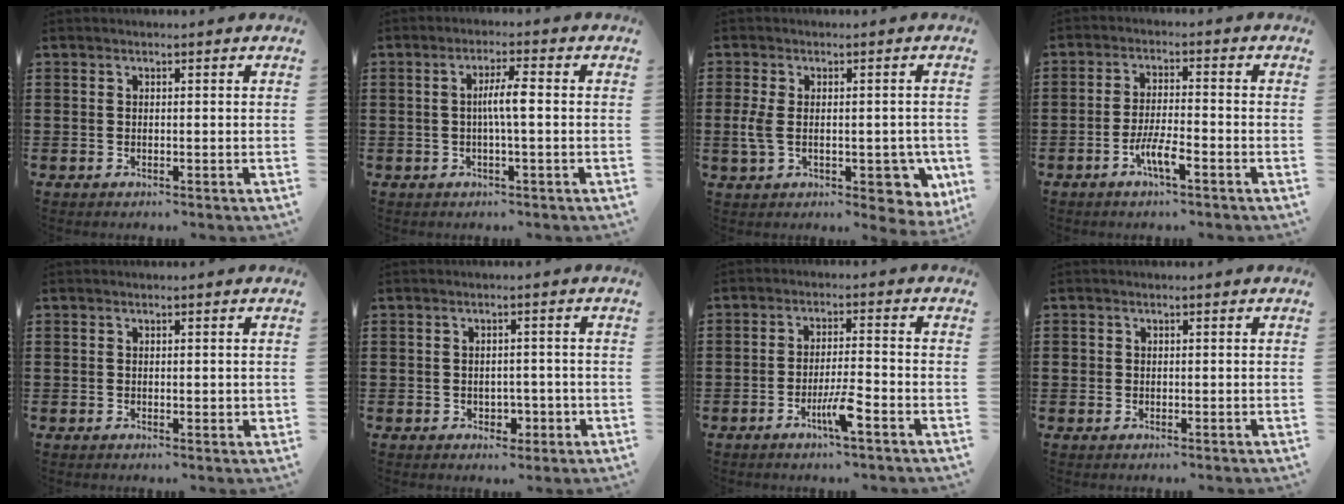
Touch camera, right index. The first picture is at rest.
{"total": 3.9, "force": [-0.2, 0.3, 3.9], "torque": [-0.071, -0.002, -0.006]}
{"total": 8.0, "force": [-1.2, 4.7, 6.4], "torque": [-0.134, 0.010, -0.022]}
{"total": 5.0, "force": [-2.7, 0.8, 4.1], "torque": [-0.089, -0.005, -0.053]}
{"total": 0.6, "force": [0.2, 0.4, 0.4], "torque": [-0.008, 0.005, 0.003]}
{"total": 2.4, "force": [-0.6, 2.0, 1.3], "torque": [-0.029, 0.003, -0.015]}
{"total": 5.0, "force": [-2.8, 0.3, 4.2], "torque": [-0.082, -0.009, -0.050]}
{"total": 0.8, "force": [0.1, 0.8, 0.1], "torque": [-0.004, 0.006, 0.001]}